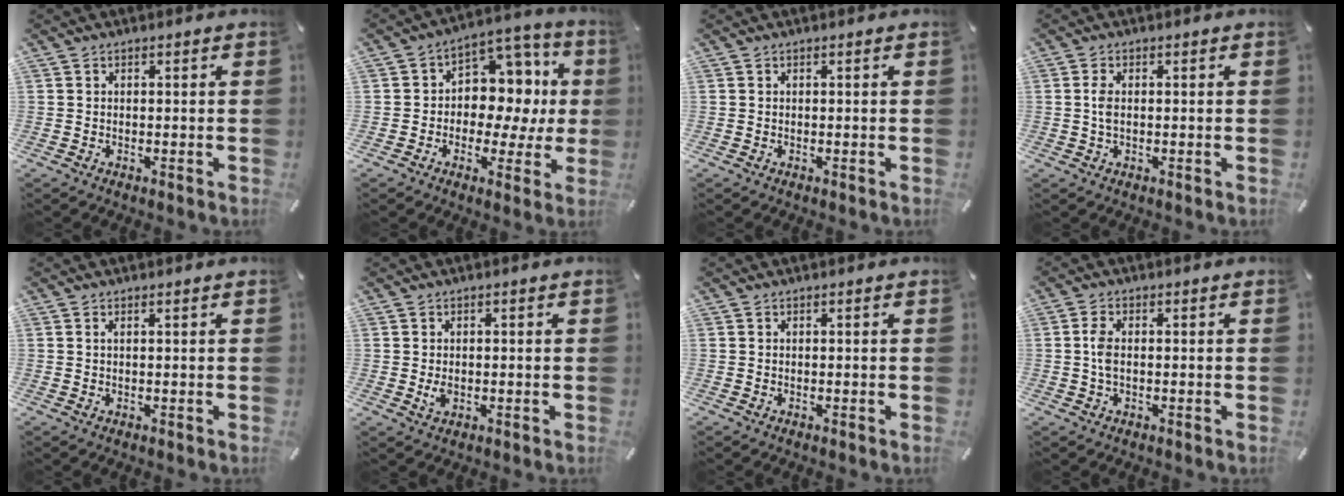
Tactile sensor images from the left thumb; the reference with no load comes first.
{"total": 11.3, "force": [0.2, 9.3, 6.3], "torque": [-0.069, -0.018, 0.010]}
{"total": 0.0}
{"total": 2.8, "force": [0.2, 1.3, 2.4], "torque": [-0.056, 0.003, -0.001]}
{"total": 0.8, "force": [0.3, 0.0, 0.8], "torque": [-0.014, -0.001, 0.006]}
{"total": 2.1, "force": [-0.2, 1.5, 1.5], "torque": [-0.019, -0.001, -0.005]}
{"total": 0.0}
{"total": 3.6, "force": [0.0, 1.7, 3.2], "torque": [-0.068, 0.003, -0.003]}